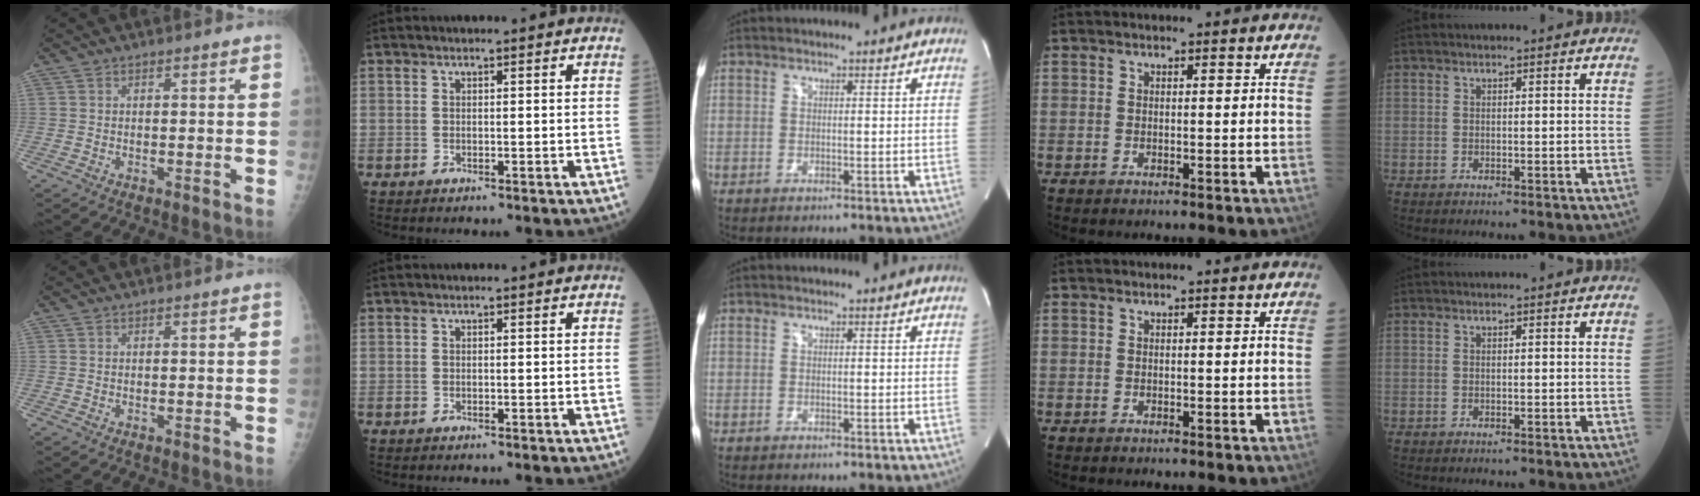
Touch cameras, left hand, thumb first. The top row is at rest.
{}